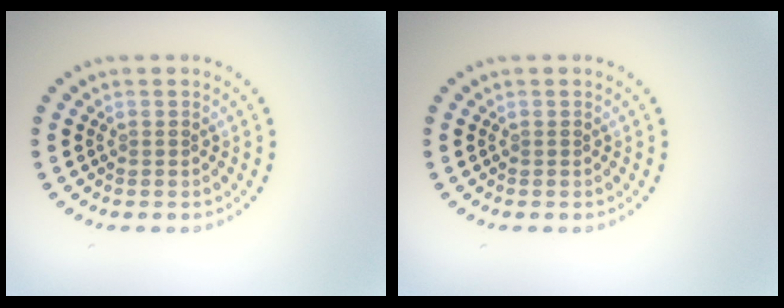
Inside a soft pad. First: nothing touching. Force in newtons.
{"total": 0.0}